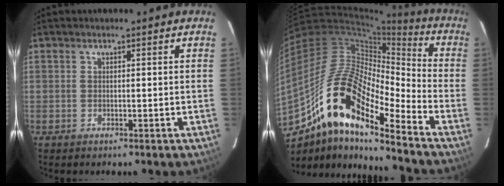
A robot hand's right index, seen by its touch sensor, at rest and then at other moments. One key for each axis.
{"total": 18.9, "fx": -10.7, "fy": 5.1, "fz": 14.7, "tx": -0.282, "ty": 0.030, "tz": -0.183}